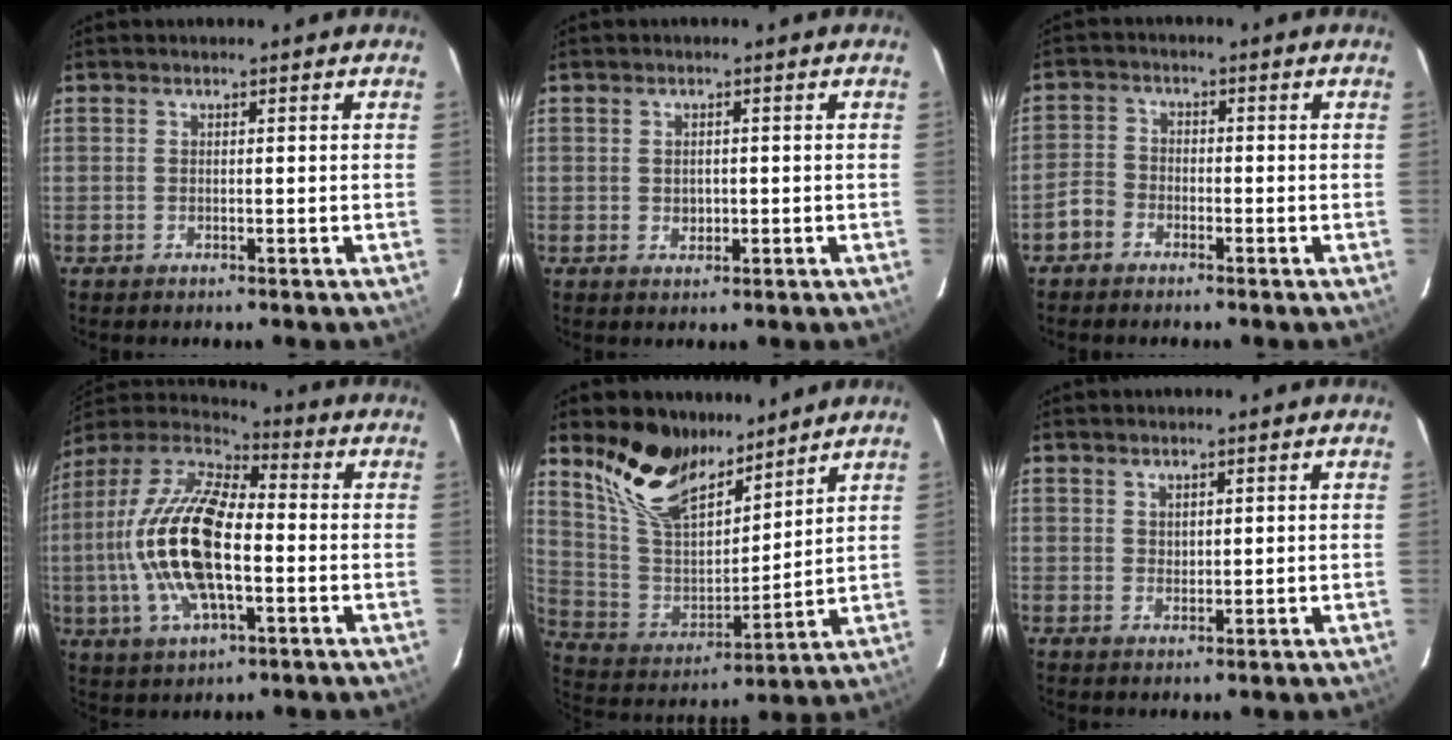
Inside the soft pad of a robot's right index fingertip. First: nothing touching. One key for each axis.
{"total": 1.8, "fx": -0.2, "fy": 1.5, "fz": 0.8, "tx": -0.010, "ty": 0.001, "tz": -0.001}
{"total": 3.5, "fx": -2.3, "fy": 2.5, "fz": 0.8, "tx": -0.018, "ty": 0.013, "tz": -0.047}
{"total": 20.0, "fx": -2.4, "fy": 8.5, "fz": 18.0, "tx": -0.370, "ty": 0.003, "tz": -0.053}
{"total": 16.5, "fx": 12.4, "fy": 7.0, "fz": 8.3, "tx": -0.177, "ty": 0.001, "tz": 0.249}
{"total": 1.7, "fx": 1.2, "fy": 1.1, "fz": 0.5, "tx": -0.005, "ty": 0.002, "tz": 0.022}